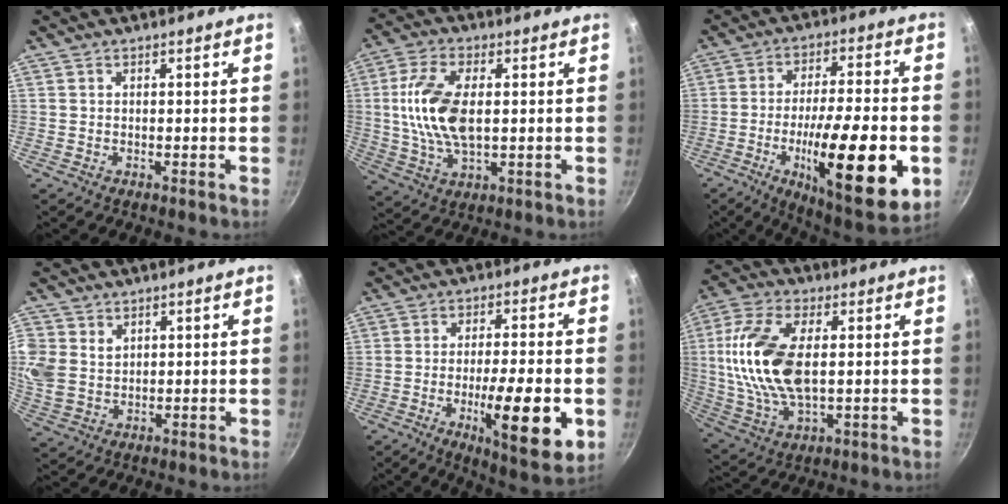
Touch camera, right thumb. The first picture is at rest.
{"total": 12.9, "force": [1.2, 6.6, 11.1], "torque": [-0.215, 0.005, 0.020]}
{"total": 23.5, "force": [-6.7, 6.3, 21.7], "torque": [-0.317, 0.012, -0.101]}
{"total": 10.9, "force": [3.2, 8.8, 5.5], "torque": [-0.133, 0.008, 0.072]}
{"total": 15.7, "force": [-4.5, 3.7, 14.5], "torque": [-0.212, 0.007, -0.065]}
{"total": 17.1, "force": [1.8, 8.8, 14.6], "torque": [-0.289, 0.002, 0.031]}